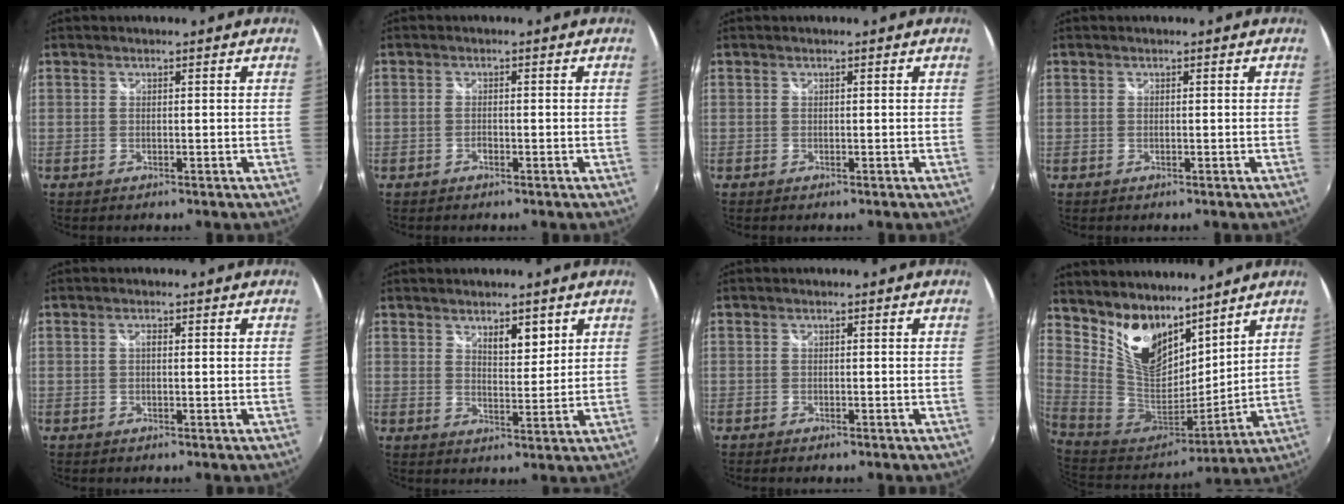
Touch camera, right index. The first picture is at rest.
{"total": 0.9, "force": [-0.6, 0.5, 0.5], "torque": [-0.011, 0.001, -0.012]}
{"total": 0.0}
{"total": 0.0}
{"total": 0.8, "force": [0.1, 0.2, 0.8], "torque": [-0.014, 0.004, -0.001]}
{"total": 4.5, "force": [2.9, 1.7, 3.0], "torque": [-0.042, -0.001, 0.047]}
{"total": 1.3, "force": [-1.1, 0.3, 0.6], "torque": [-0.016, -0.007, -0.021]}
{"total": 16.2, "force": [11.3, 8.7, 7.8], "torque": [-0.167, -0.001, 0.227]}